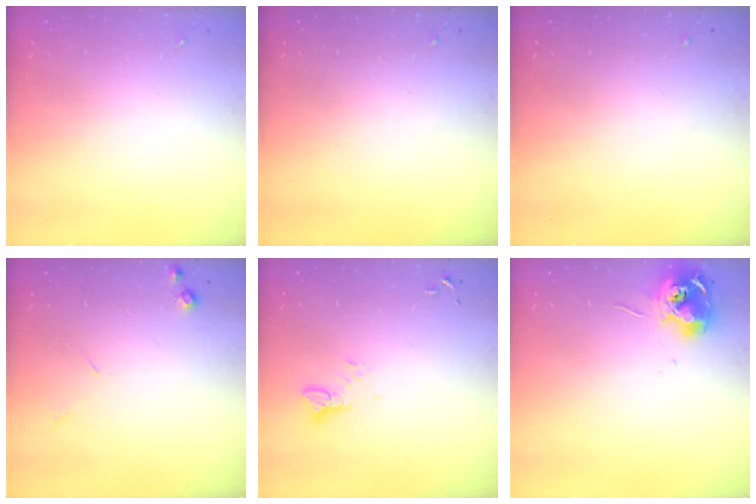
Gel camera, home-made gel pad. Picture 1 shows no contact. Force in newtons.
{"total": 0.0}
{"total": 0.0}
{"total": 5.6, "press": 5.6, "slide": 0.8}
{"total": 4.0, "press": 4.0, "slide": 0.1}
{"total": 11.7, "press": 11.6, "slide": 1.0}